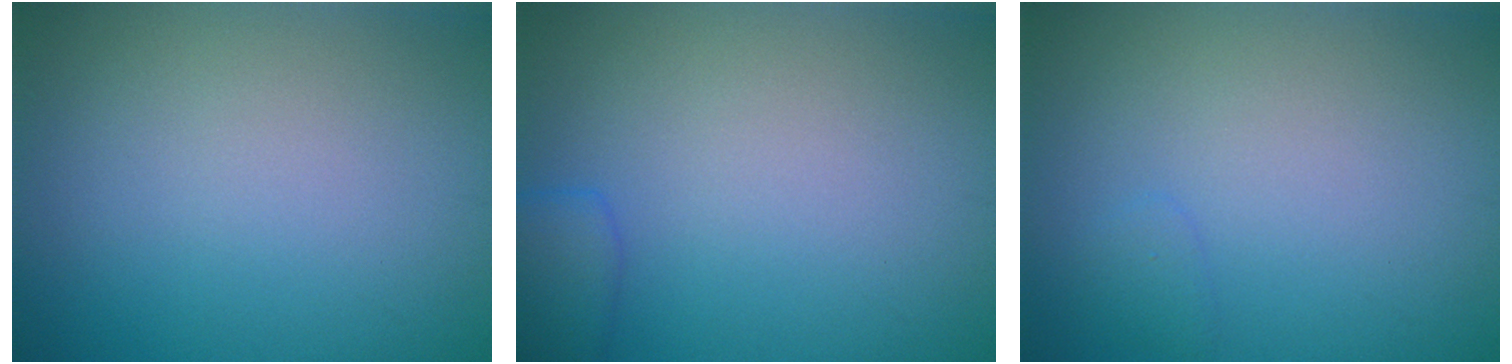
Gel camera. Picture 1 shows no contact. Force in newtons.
{"total": 2.2, "press": 2.2, "slide": 0.1}
{"total": 0.8, "press": 0.8, "slide": 0.0}